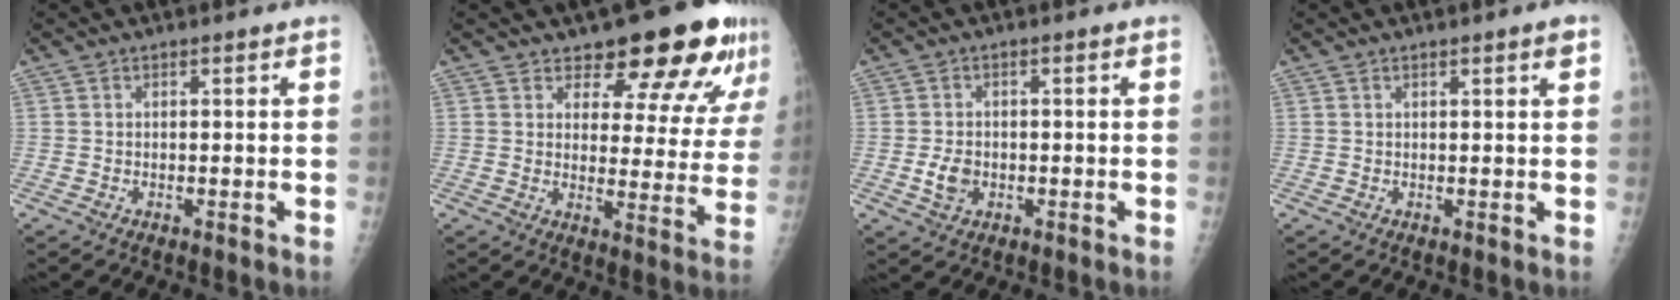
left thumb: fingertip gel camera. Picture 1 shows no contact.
{"total": 15.0, "force": [11.7, 5.6, 7.5], "torque": [-0.048, -0.079, 0.136]}
{"total": 3.5, "force": [-1.0, 2.6, 2.0], "torque": [-0.034, 0.002, -0.015]}
{"total": 1.6, "force": [0.8, 0.1, 1.3], "torque": [-0.020, -0.003, 0.011]}